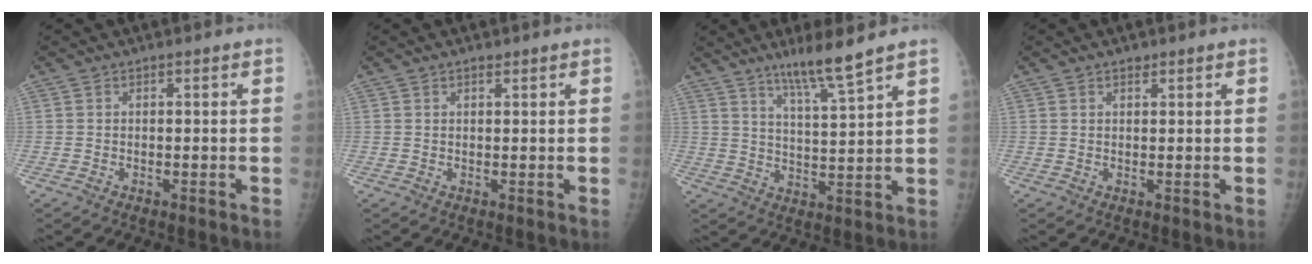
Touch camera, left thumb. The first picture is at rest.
{"total": 1.1, "force": [0.9, 0.6, 0.3], "torque": [0.007, -0.002, 0.012]}
{"total": 8.1, "force": [6.2, -0.1, 5.3], "torque": [-0.093, -0.047, 0.113]}
{"total": 1.4, "force": [1.0, 0.8, 0.3], "torque": [0.008, -0.003, 0.014]}